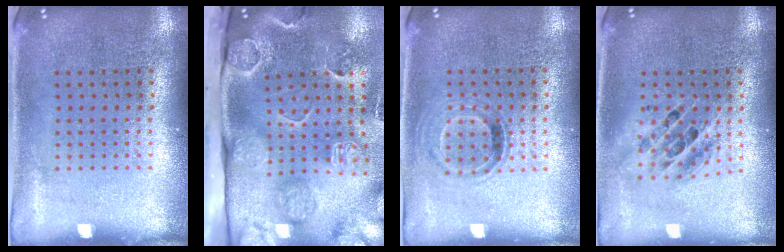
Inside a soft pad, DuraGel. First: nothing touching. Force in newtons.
{"total": 4.2, "press": 3.4, "slide": 2.6}
{"total": 0.9, "press": 0.8, "slide": 0.4}
{"total": 1.6, "press": 1.3, "slide": 0.8}